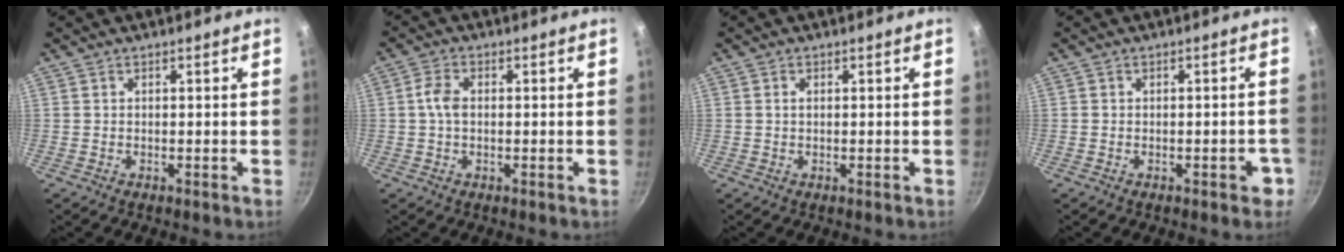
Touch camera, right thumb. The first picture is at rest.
{"total": 3.7, "force": [0.1, 2.4, 2.9], "torque": [-0.060, 0.011, -0.002]}
{"total": 1.0, "force": [0.3, 0.7, 0.8], "torque": [-0.013, 0.003, 0.004]}
{"total": 3.0, "force": [-1.4, 1.6, 2.1], "torque": [-0.006, 0.017, -0.016]}